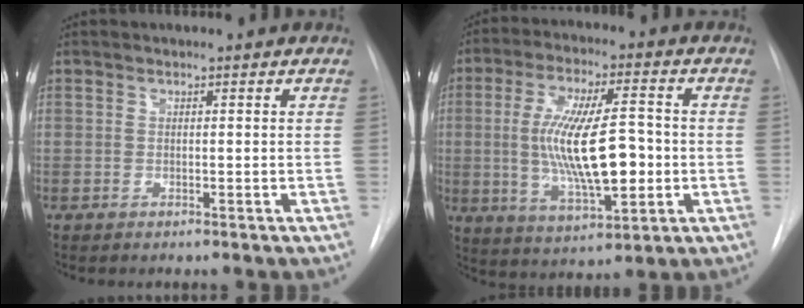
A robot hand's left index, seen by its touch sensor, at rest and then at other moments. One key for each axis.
{"total": 14.6, "fx": -1.0, "fy": 3.9, "fz": 14.0, "tx": -0.265, "ty": -0.001, "tz": -0.010}